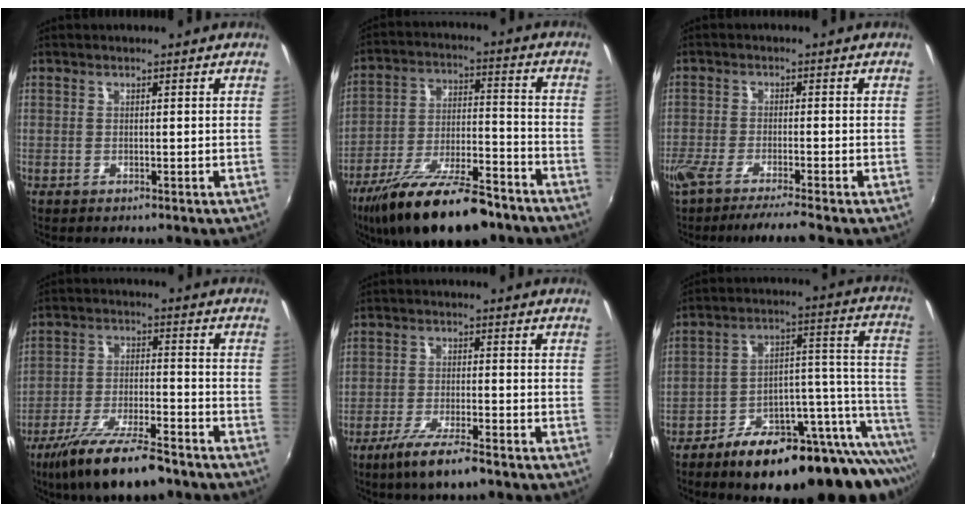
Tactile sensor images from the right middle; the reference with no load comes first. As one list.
[{"total": 20.8, "force": [-15.4, 6.4, 12.4], "torque": [-0.228, -0.030, -0.245]}, {"total": 7.4, "force": [-6.2, -0.6, 3.9], "torque": [-0.088, -0.027, -0.109]}, {"total": 15.1, "force": [-11.5, 3.6, 9.0], "torque": [-0.185, -0.030, -0.197]}, {"total": 7.6, "force": [-5.4, 1.1, 5.3], "torque": [-0.124, -0.019, -0.100]}, {"total": 26.6, "force": [-17.1, 10.1, 17.6], "torque": [-0.202, 0.016, -0.239]}]